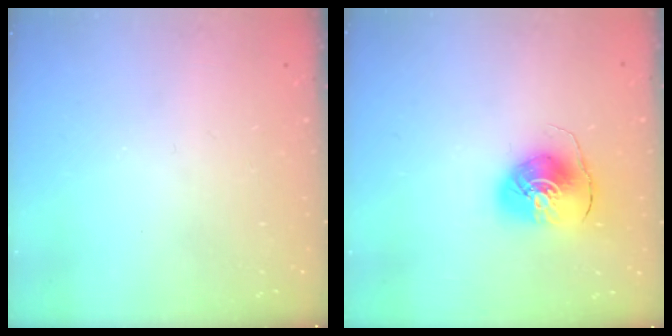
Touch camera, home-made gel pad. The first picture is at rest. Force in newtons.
{"total": 9.1, "press": 9.0, "slide": 0.9}